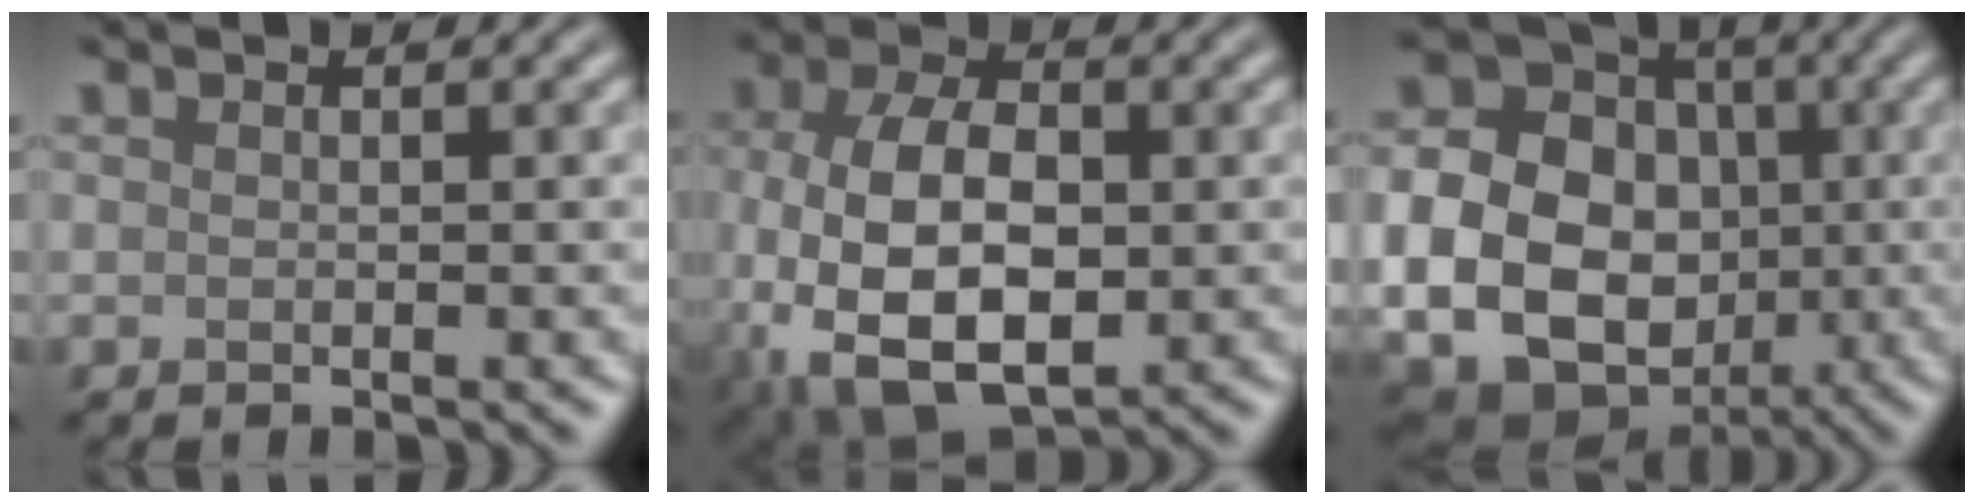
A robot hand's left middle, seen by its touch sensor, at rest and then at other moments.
{"total": 11.0, "force": [-2.1, 6.7, 8.4], "torque": [-0.195, -0.022, -0.037]}
{"total": 16.0, "force": [-2.1, 13.6, 8.2], "torque": [-0.167, -0.008, -0.051]}